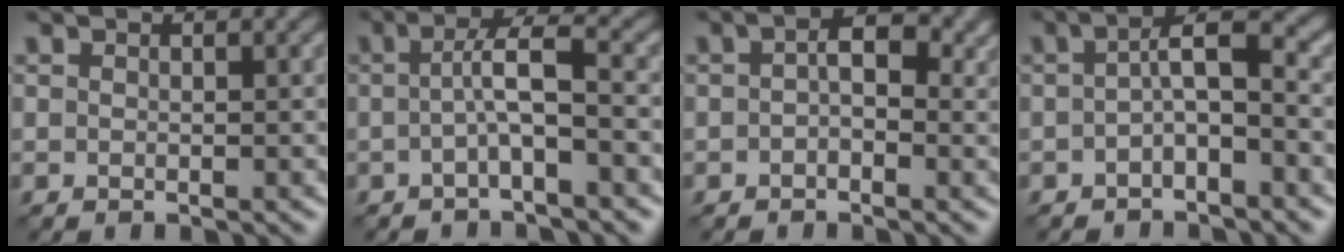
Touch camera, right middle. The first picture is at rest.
{"total": 3.1, "force": [-0.5, 0.4, 3.0], "torque": [-0.055, 0.011, -0.013]}
{"total": 3.2, "force": [0.1, 1.8, 2.7], "torque": [-0.038, 0.003, -0.006]}
{"total": 3.0, "force": [-0.7, 0.7, 2.9], "torque": [-0.048, 0.015, -0.018]}